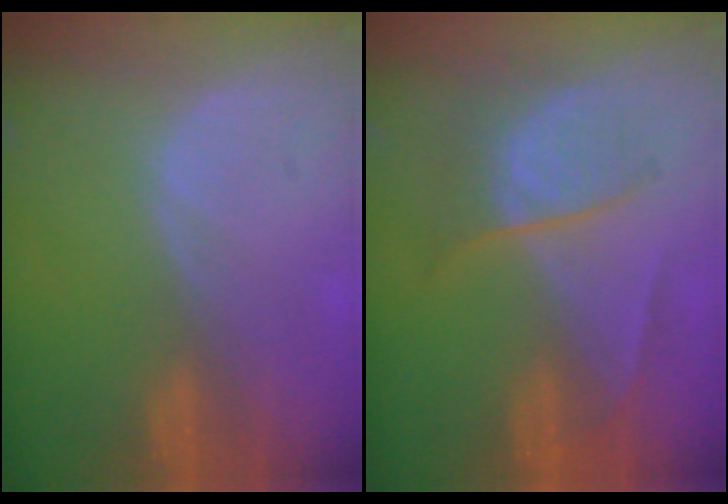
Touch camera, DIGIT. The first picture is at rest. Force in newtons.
{"total": 6.6, "press": 6.0, "slide": 2.8}